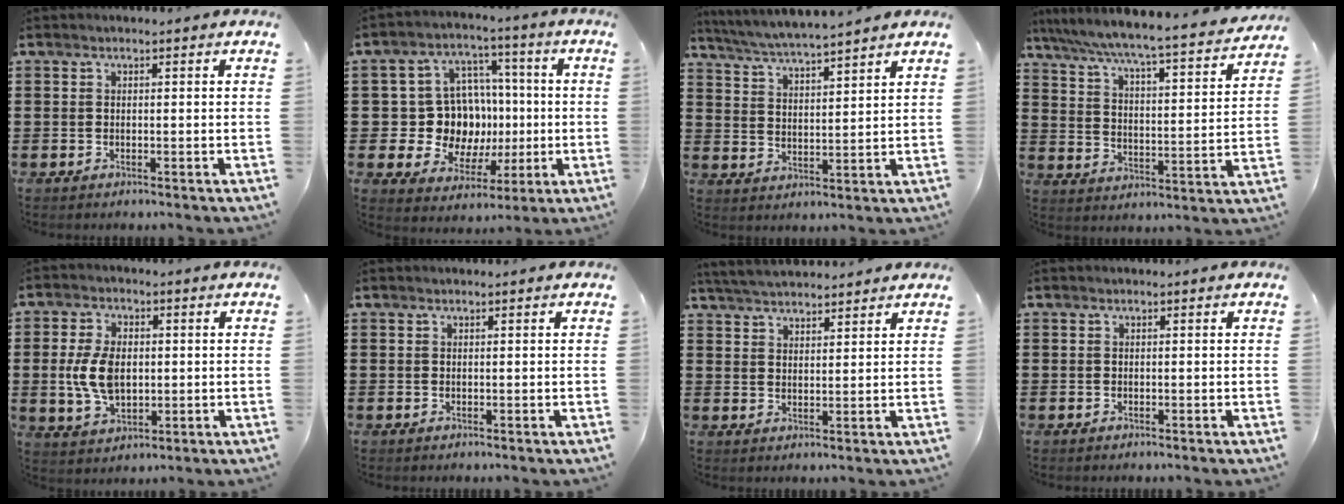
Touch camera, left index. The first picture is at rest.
{"total": 11.6, "force": [0.4, 10.7, 4.4], "torque": [-0.104, 0.007, 0.024]}
{"total": 4.8, "force": [4.7, -0.6, 1.0], "torque": [-0.040, -0.027, 0.080]}
{"total": 5.3, "force": [4.9, -0.6, 2.0], "torque": [-0.064, -0.047, 0.072]}
{"total": 7.5, "force": [0.2, 4.7, 5.9], "torque": [-0.151, 0.002, -0.005]}
{"total": 0.0}
{"total": 4.2, "force": [4.1, 0.2, 0.8], "torque": [-0.028, -0.010, 0.076]}
{"total": 0.0}